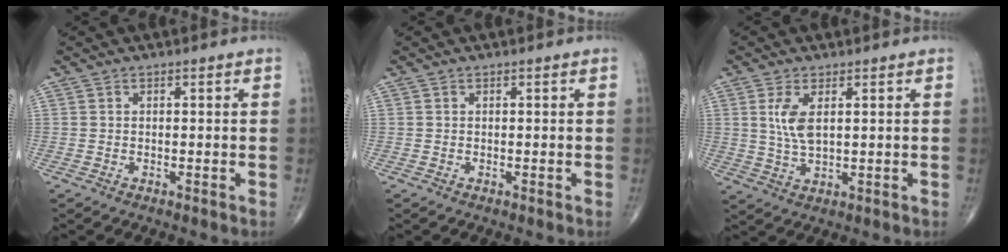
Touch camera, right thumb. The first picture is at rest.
{"total": 0.0}
{"total": 5.6, "force": [1.5, 2.5, 4.8], "torque": [-0.101, -0.010, 0.037]}